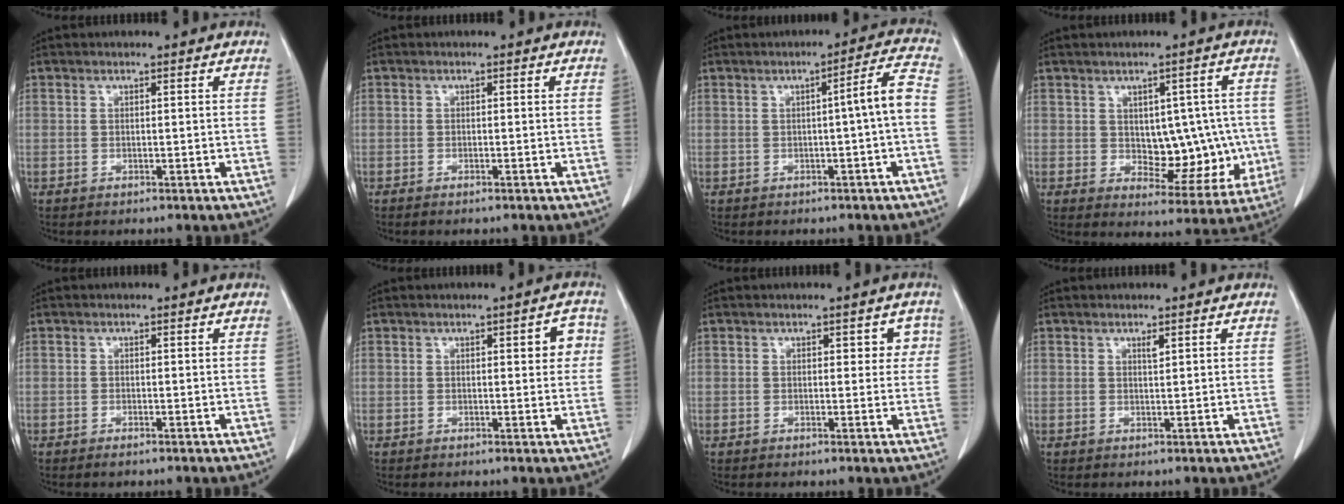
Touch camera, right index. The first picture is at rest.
{"total": 0.7, "force": [-0.6, 0.0, 0.4], "torque": [-0.012, -0.002, -0.008]}
{"total": 4.7, "force": [-0.7, -0.5, 4.7], "torque": [-0.063, 0.009, -0.012]}
{"total": 10.1, "force": [-0.3, 6.0, 8.1], "torque": [-0.082, 0.019, 0.015]}
{"total": 0.8, "force": [-0.6, 0.0, 0.4], "torque": [-0.009, -0.002, -0.009]}
{"total": 3.4, "force": [0.8, 1.2, 3.1], "torque": [-0.030, 0.006, 0.007]}
{"total": 2.9, "force": [1.0, 1.9, 2.0], "torque": [-0.008, 0.008, 0.008]}
{"total": 0.8, "force": [0.5, 0.1, 0.6], "torque": [-0.014, -0.005, 0.010]}